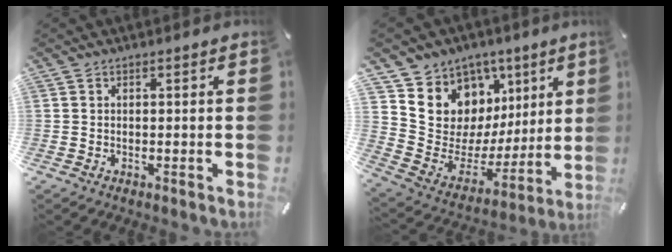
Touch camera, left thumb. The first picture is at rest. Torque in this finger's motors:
{"motor_torque": [2.81, 2.00, 1.39, -1.38, 0.10]}